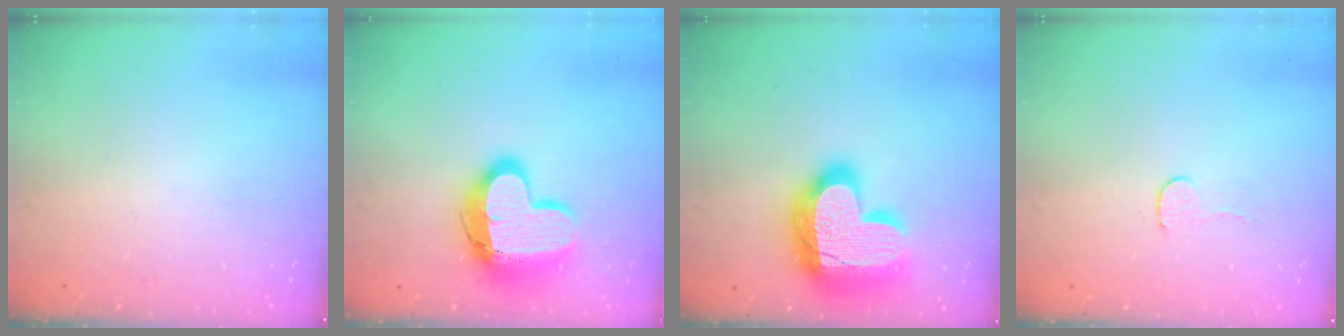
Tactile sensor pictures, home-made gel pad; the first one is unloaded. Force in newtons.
{"total": 17.2, "press": 17.1, "slide": 1.5}
{"total": 26.4, "press": 26.3, "slide": 2.0}
{"total": 4.1, "press": 4.1, "slide": 0.3}